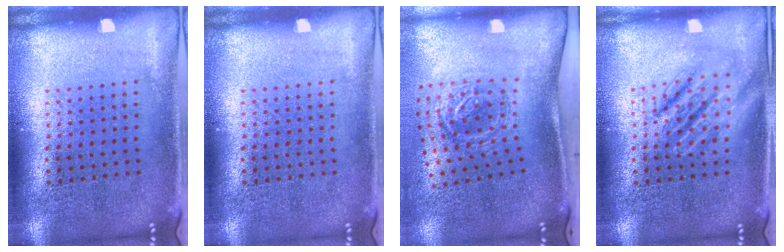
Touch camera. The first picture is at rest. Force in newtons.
{"total": 0.0}
{"total": 1.9, "press": 1.2, "slide": 1.5}
{"total": 2.6, "press": 2.6, "slide": 0.3}